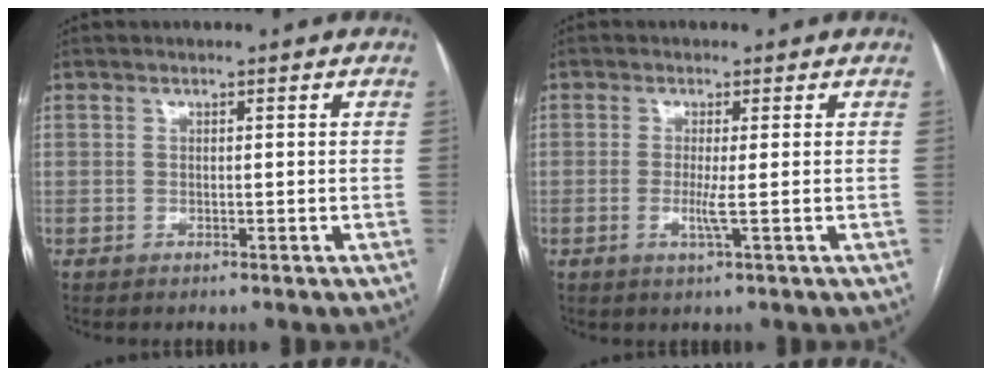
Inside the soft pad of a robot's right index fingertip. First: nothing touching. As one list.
[{"total": 2.4, "force": [-0.4, -0.5, 2.4], "torque": [-0.050, -0.005, -0.008]}]